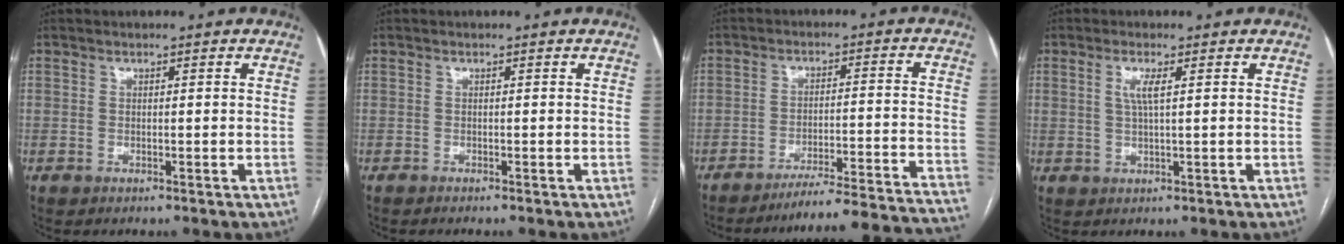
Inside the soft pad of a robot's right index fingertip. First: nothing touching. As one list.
[{"total": 0.7, "force": [-0.6, -0.2, 0.3], "torque": [-0.001, 0.000, -0.011]}, {"total": 23.4, "force": [-22.3, -1.5, 7.0], "torque": [-0.030, -0.015, -0.286]}, {"total": 2.8, "force": [0.8, 0.0, 2.6], "torque": [-0.060, -0.001, 0.016]}]